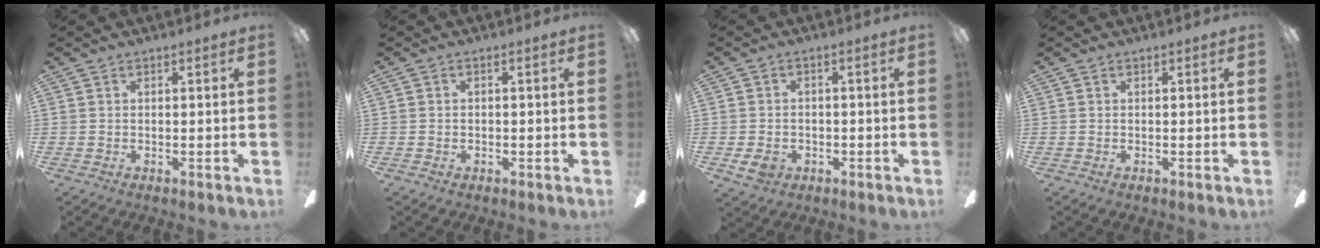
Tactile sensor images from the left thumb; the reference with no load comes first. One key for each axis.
{"total": 0.7, "fx": -0.3, "fy": 0.5, "fz": 0.5, "tx": -0.009, "ty": 0.002, "tz": -0.007}
{"total": 4.6, "fx": -1.9, "fy": 3.2, "fz": 2.7, "tx": -0.060, "ty": 0.006, "tz": -0.035}
{"total": 0.0}